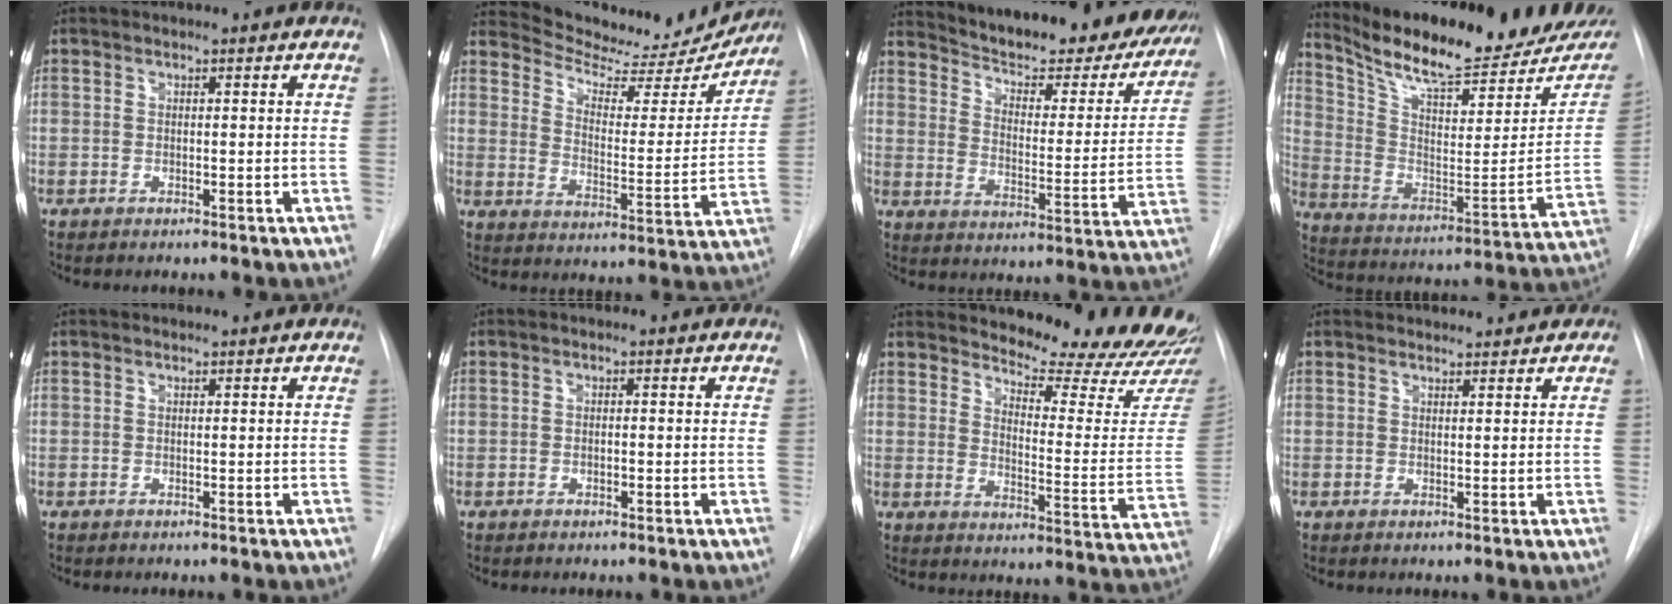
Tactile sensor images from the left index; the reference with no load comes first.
{"total": 17.9, "force": [17.1, 3.7, 3.6], "torque": [-0.047, -0.052, 0.223]}
{"total": 27.5, "force": [24.8, 6.3, 10.3], "torque": [-0.156, -0.068, 0.307]}
{"total": 23.3, "force": [20.2, 3.8, 10.9], "torque": [-0.182, -0.055, 0.300]}
{"total": 0.0}
{"total": 0.5, "force": [-0.3, 0.2, 0.4], "torque": [-0.006, -0.003, -0.007]}
{"total": 19.6, "force": [18.8, 1.8, 5.3], "torque": [-0.063, -0.120, 0.221]}
{"total": 4.9, "force": [4.5, 1.7, 0.8], "torque": [0.001, 0.015, 0.046]}